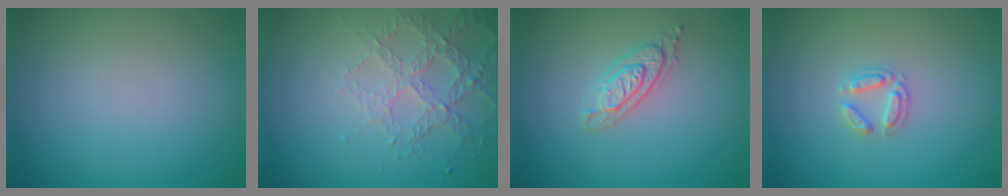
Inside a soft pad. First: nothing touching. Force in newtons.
{"total": 3.2, "press": 2.9, "slide": 1.4}
{"total": 2.2, "press": 2.1, "slide": 0.5}
{"total": 1.9, "press": 1.9, "slide": 0.3}